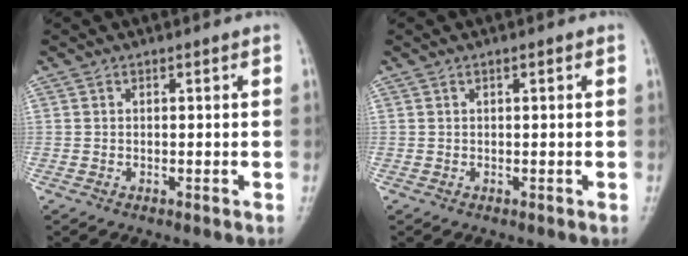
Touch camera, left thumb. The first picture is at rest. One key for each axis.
{"total": 0.8, "fx": 0.3, "fy": 0.2, "fz": 0.7, "tx": -0.012, "ty": 0.002, "tz": 0.003}